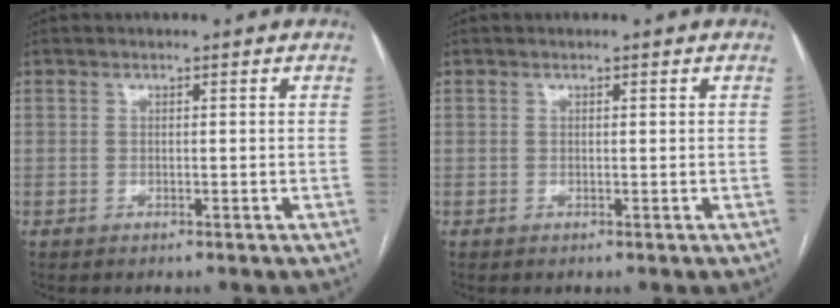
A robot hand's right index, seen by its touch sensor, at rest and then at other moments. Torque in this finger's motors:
{"motor_torque": [0.02, 0.06, 0.05, 0.00]}